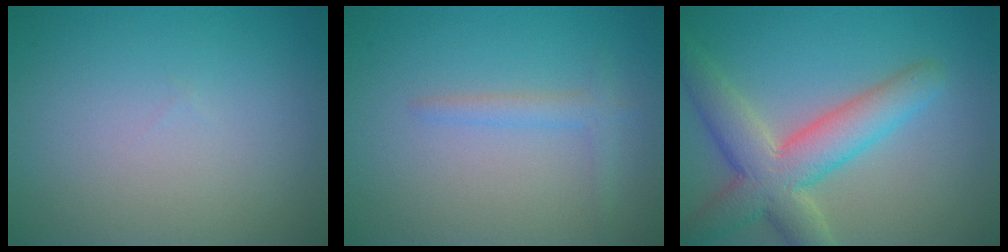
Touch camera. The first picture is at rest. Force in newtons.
{"total": 1.4, "press": 1.4, "slide": 0.2}
{"total": 7.0, "press": 7.0, "slide": 0.4}